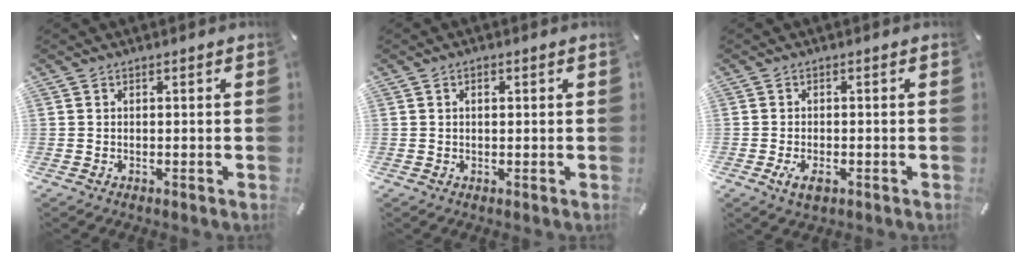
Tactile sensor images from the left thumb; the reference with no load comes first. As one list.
[{"total": 1.2, "force": [0.4, 0.7, 0.9], "torque": [-0.011, 0.002, 0.003]}, {"total": 3.3, "force": [-1.4, 1.7, 2.5], "torque": [-0.061, -0.001, -0.029]}]